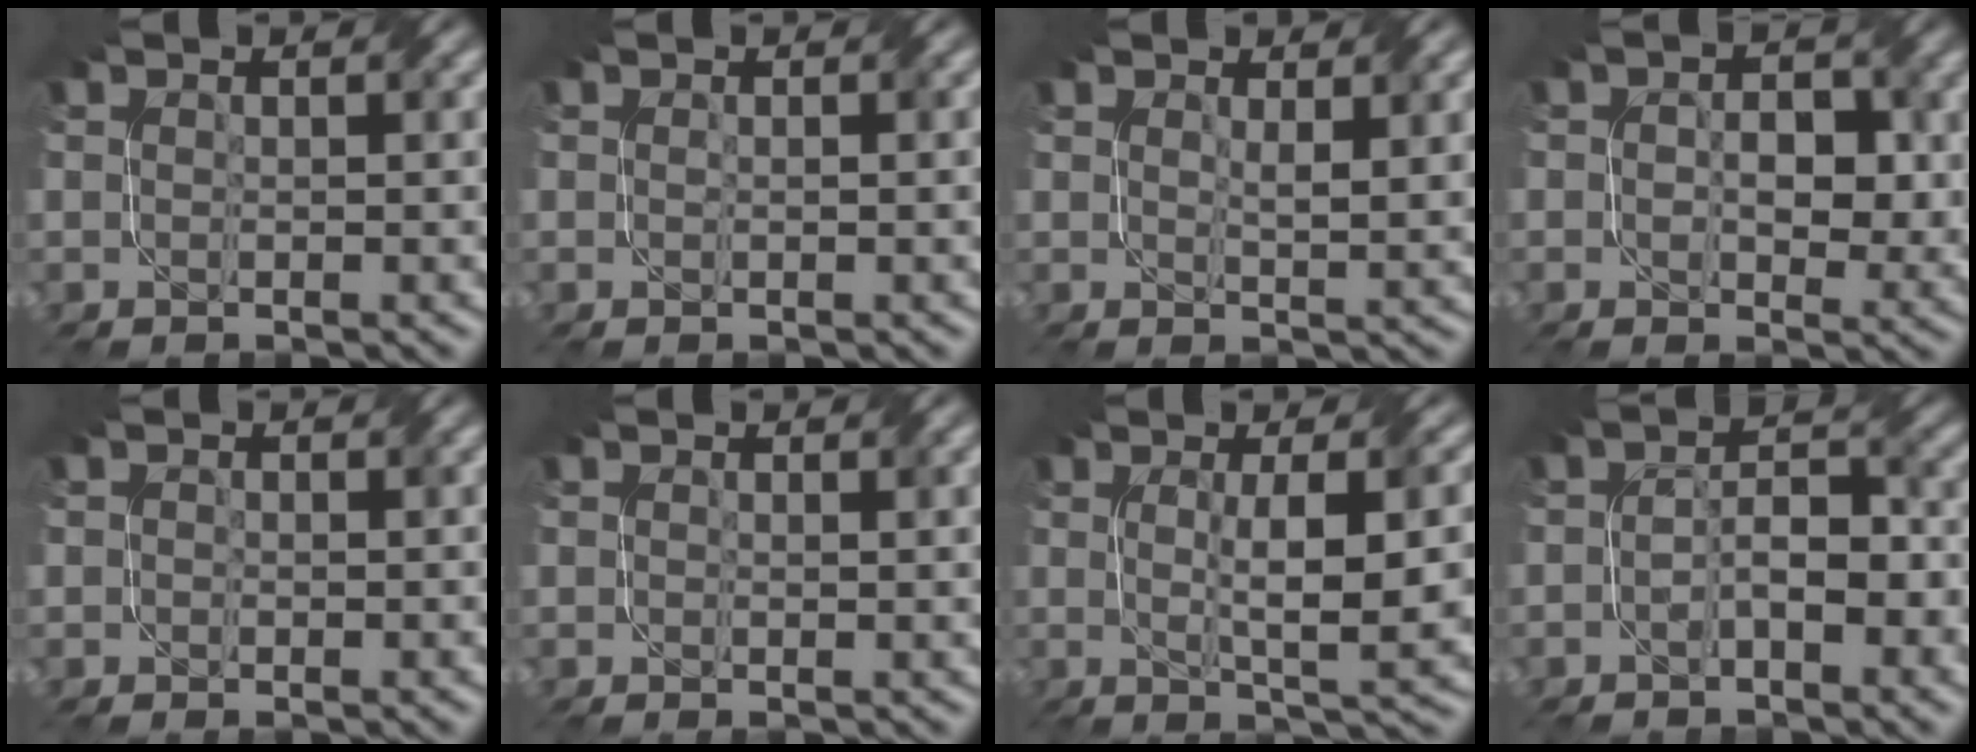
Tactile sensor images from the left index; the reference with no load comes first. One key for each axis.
{"total": 0.7, "fx": 0.0, "fy": 0.0, "fz": 0.7, "tx": -0.013, "ty": 0.001, "tz": 0.000}
{"total": 2.1, "fx": 1.1, "fy": 0.3, "fz": 1.8, "tx": -0.031, "ty": -0.002, "tz": 0.022}
{"total": 4.0, "fx": 0.1, "fy": 2.4, "fz": 3.3, "tx": -0.051, "ty": -0.004, "tz": 0.001}
{"total": 0.6, "fx": 0.1, "fy": 0.5, "fz": 0.4, "tx": -0.003, "ty": -0.003, "tz": -0.003}
{"total": 1.1, "fx": 0.4, "fy": 0.1, "fz": 1.0, "tx": -0.014, "ty": -0.001, "tz": 0.006}
{"total": 7.4, "fx": 0.2, "fy": 1.5, "fz": 7.2, "tx": -0.105, "ty": 0.004, "tz": 0.006}
{"total": 4.3, "fx": -1.4, "fy": 1.7, "fz": 3.8, "tx": -0.064, "ty": 0.007, "tz": -0.028}